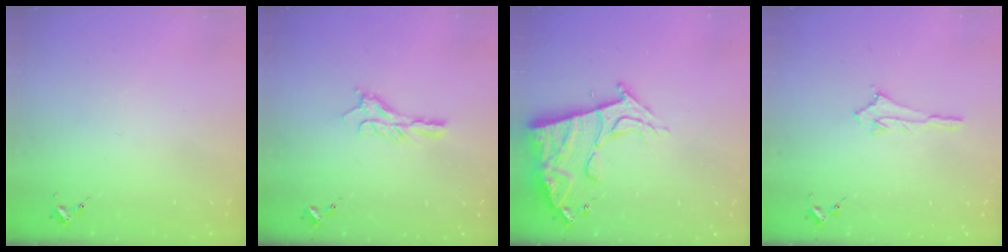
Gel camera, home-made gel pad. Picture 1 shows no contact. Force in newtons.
{"total": 9.5, "press": 9.5, "slide": 0.4}
{"total": 14.4, "press": 14.3, "slide": 1.2}
{"total": 2.9, "press": 2.9, "slide": 0.2}